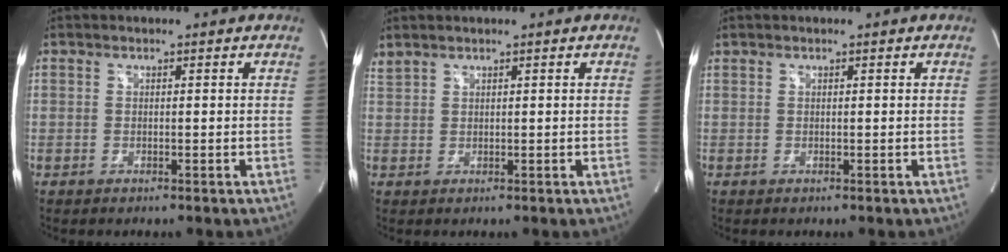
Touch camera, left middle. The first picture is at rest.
{"total": 1.3, "force": [1.3, 0.0, 0.2], "torque": [-0.017, 0.015, 0.035]}
{"total": 0.0}